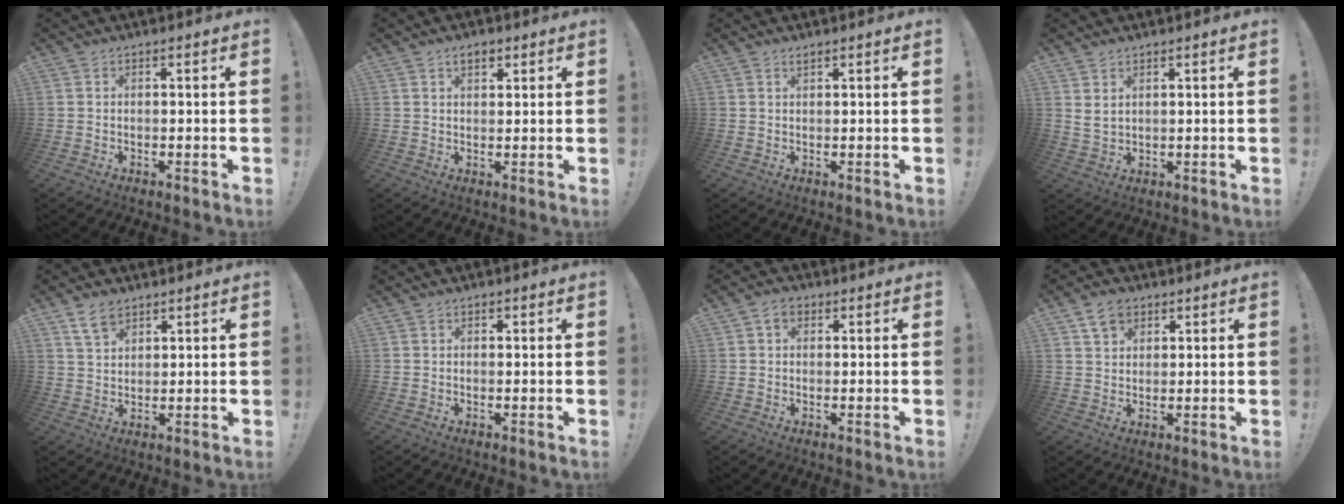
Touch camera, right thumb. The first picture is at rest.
{"total": 3.4, "force": [1.8, 2.0, 2.1], "torque": [-0.029, 0.000, 0.030]}
{"total": 0.9, "force": [0.8, 0.2, 0.4], "torque": [-0.006, 0.000, 0.014]}
{"total": 3.2, "force": [2.1, 1.3, 2.0], "torque": [-0.037, -0.011, 0.040]}
{"total": 5.9, "force": [4.0, 3.4, 2.7], "torque": [-0.044, -0.014, 0.076]}
{"total": 0.5, "force": [0.1, 0.5, 0.1], "torque": [-0.001, 0.001, 0.002]}
{"total": 3.4, "force": [1.1, 2.4, 2.1], "torque": [-0.028, 0.000, 0.019]}
{"total": 5.6, "force": [3.5, 3.8, 2.3], "torque": [-0.035, -0.008, 0.064]}